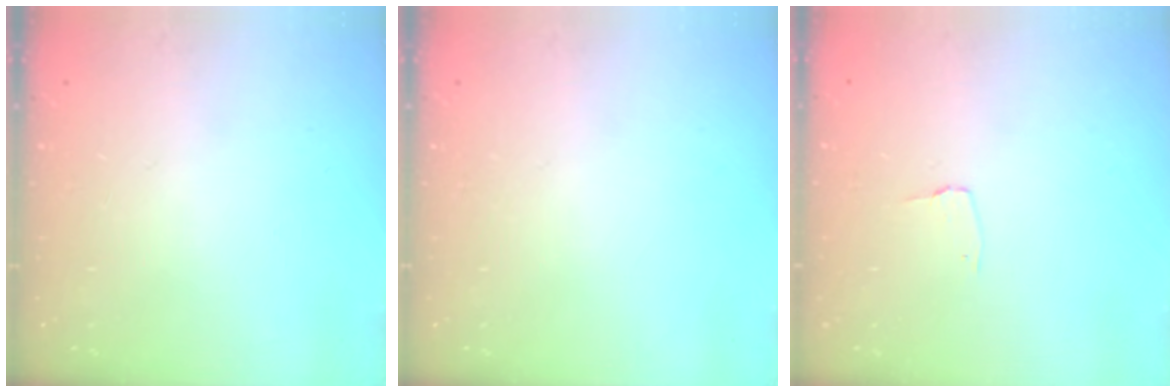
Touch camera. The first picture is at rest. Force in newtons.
{"total": 0.0}
{"total": 2.7, "press": 2.7, "slide": 0.3}